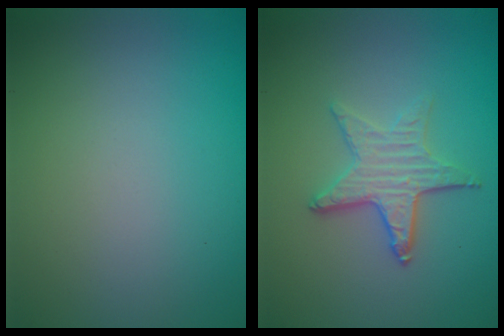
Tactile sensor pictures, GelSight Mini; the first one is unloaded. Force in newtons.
{"total": 3.2, "press": 2.5, "slide": 1.9}